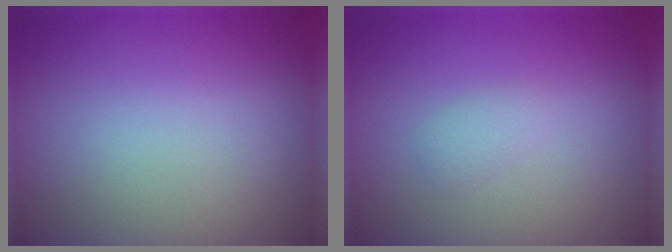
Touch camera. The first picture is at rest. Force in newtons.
{"total": 1.1, "press": 1.1, "slide": 0.1}